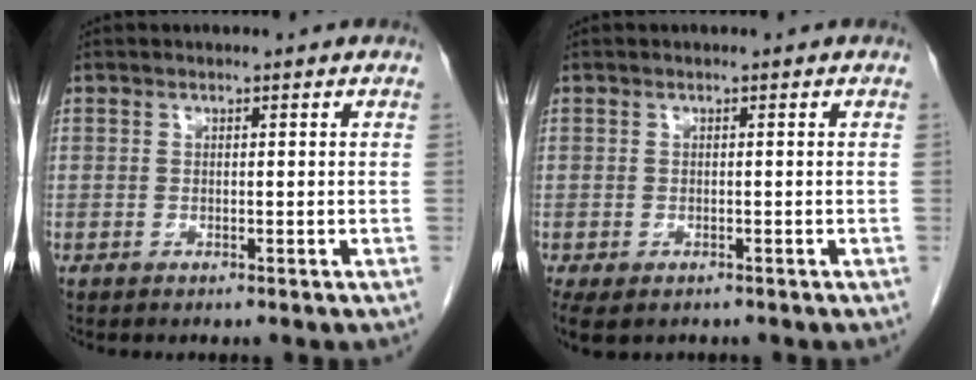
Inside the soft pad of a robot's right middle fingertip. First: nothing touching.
{"total": 4.7, "force": [-3.0, 2.8, 2.3], "torque": [-0.050, -0.011, -0.045]}